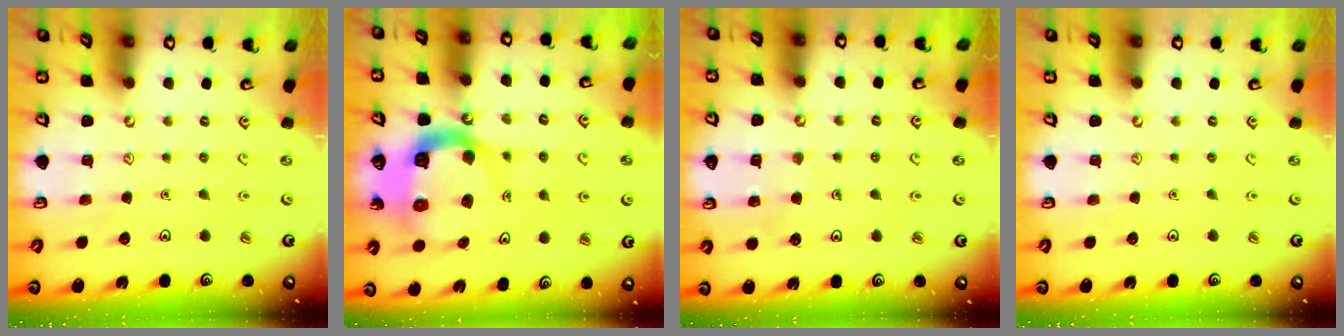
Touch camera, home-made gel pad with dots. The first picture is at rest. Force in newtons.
{"total": 12.9, "press": 12.8, "slide": 1.6}
{"total": 5.1, "press": 5.1, "slide": 0.4}
{"total": 0.0}